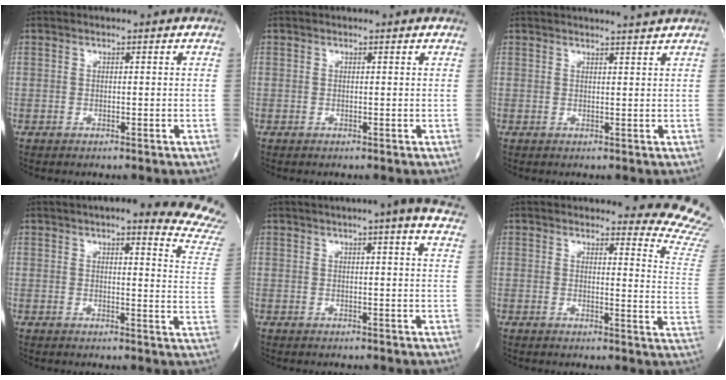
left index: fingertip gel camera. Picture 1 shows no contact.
{"total": 0.0}
{"total": 3.7, "force": [3.5, -1.0, 0.8], "torque": [-0.013, -0.004, 0.039]}
{"total": 16.9, "force": [15.6, 0.9, 6.5], "torque": [-0.064, -0.077, 0.155]}
{"total": 13.2, "force": [10.9, 0.4, 7.5], "torque": [-0.098, -0.004, 0.114]}
{"total": 14.1, "force": [13.9, 1.1, 2.2], "torque": [0.008, -0.148, 0.110]}